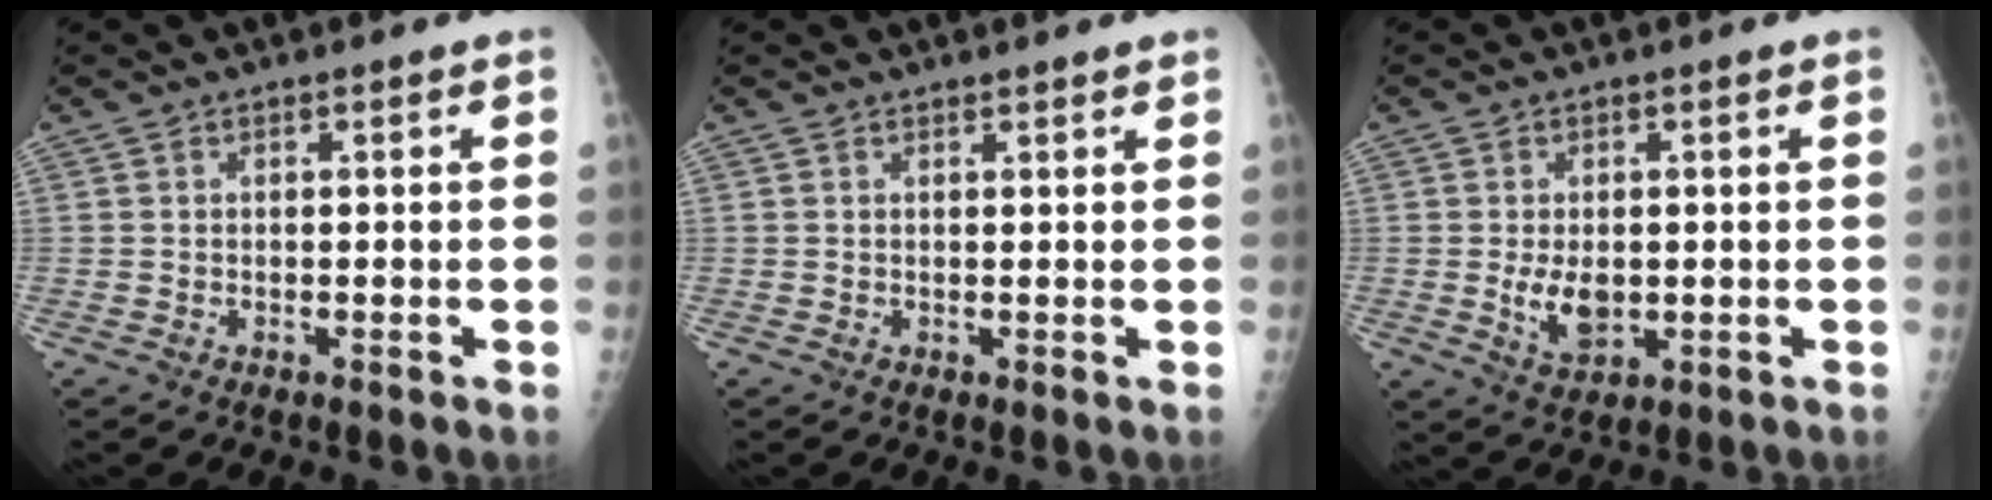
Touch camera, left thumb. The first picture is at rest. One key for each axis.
{"total": 1.2, "fx": 1.1, "fy": 0.0, "fz": 0.6, "tx": -0.003, "ty": -0.001, "tz": 0.016}
{"total": 5.5, "fx": -0.3, "fy": 3.2, "fz": 4.4, "tx": -0.067, "ty": -0.010, "tz": 0.005}